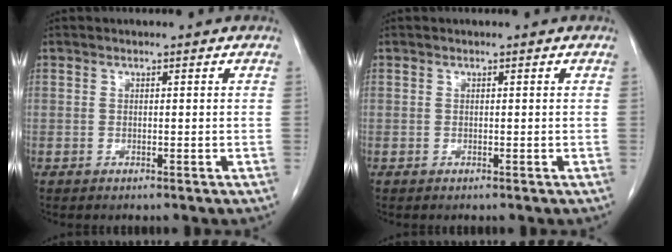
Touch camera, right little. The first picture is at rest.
{"total": 0.0}